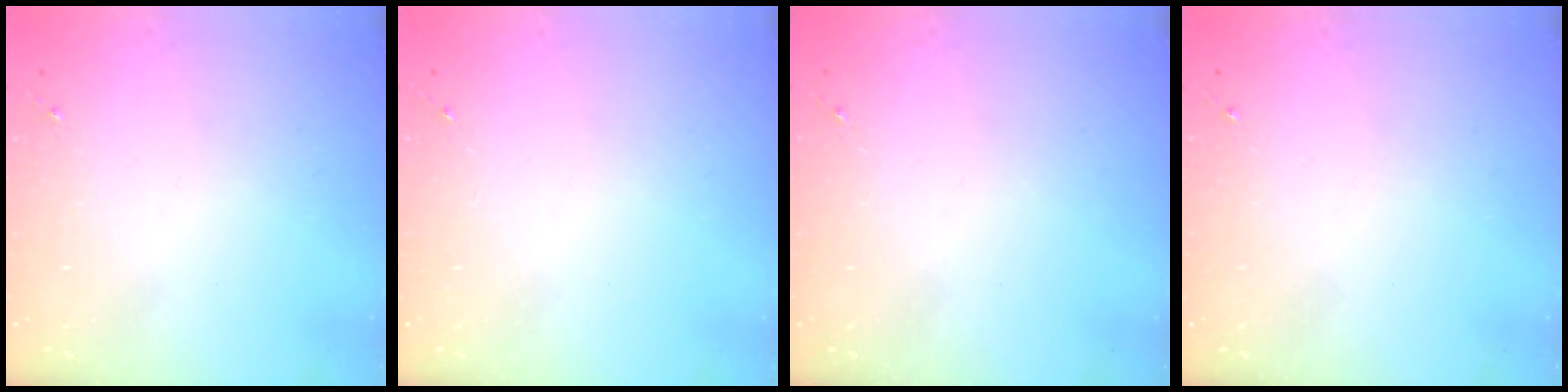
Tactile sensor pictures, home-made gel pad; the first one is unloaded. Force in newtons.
{"total": 0.0}
{"total": 0.0}
{"total": 0.0}